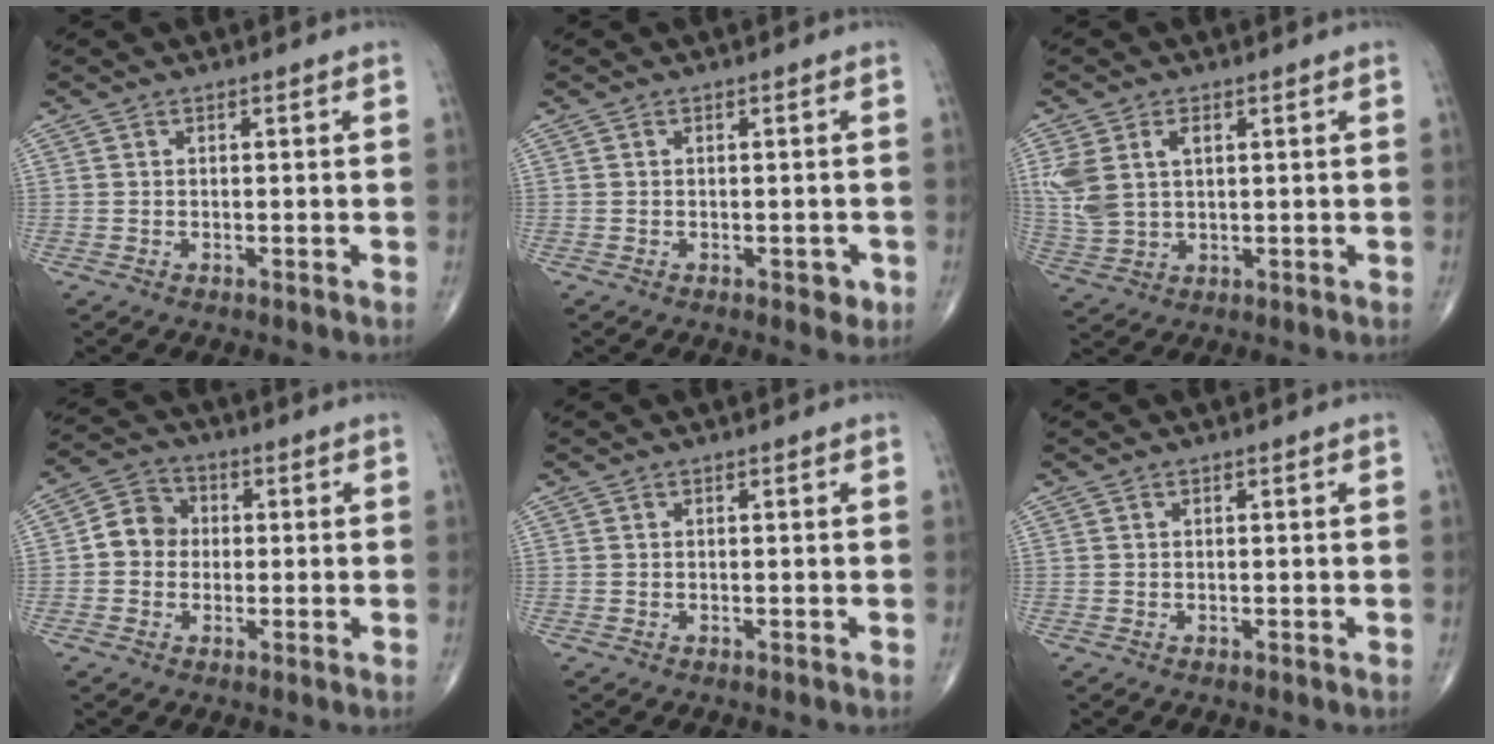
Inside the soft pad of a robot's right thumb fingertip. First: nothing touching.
{"total": 2.0, "force": [-0.8, 1.2, 1.4], "torque": [-0.006, 0.002, -0.009]}
{"total": 8.3, "force": [2.3, 5.1, 6.1], "torque": [-0.143, 0.006, 0.056]}
{"total": 5.7, "force": [-0.2, 5.1, 2.7], "torque": [-0.031, 0.017, -0.015]}
{"total": 0.0}
{"total": 0.0}